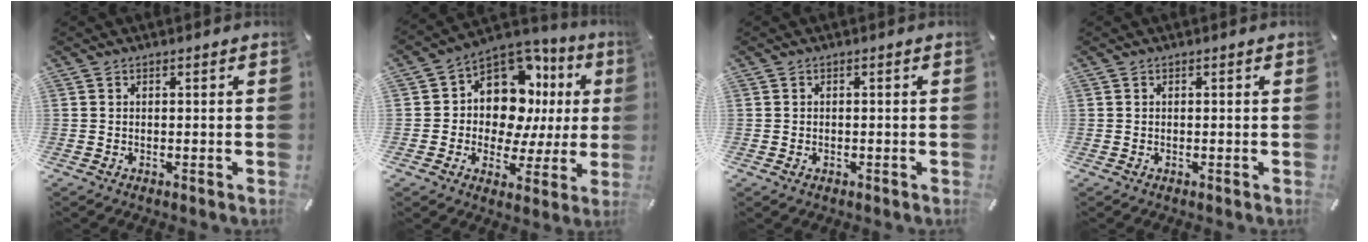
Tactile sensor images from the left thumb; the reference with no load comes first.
{"total": 13.0, "force": [3.8, 10.0, 7.4], "torque": [-0.111, -0.041, 0.073]}
{"total": 1.1, "force": [-0.4, 0.7, 0.7], "torque": [-0.014, 0.001, -0.009]}
{"total": 0.0}